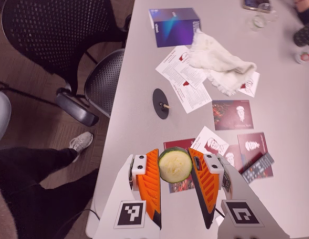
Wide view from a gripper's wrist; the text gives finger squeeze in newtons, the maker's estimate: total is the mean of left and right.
{"total": 10.3, "left": 9.9, "right": 10.7}